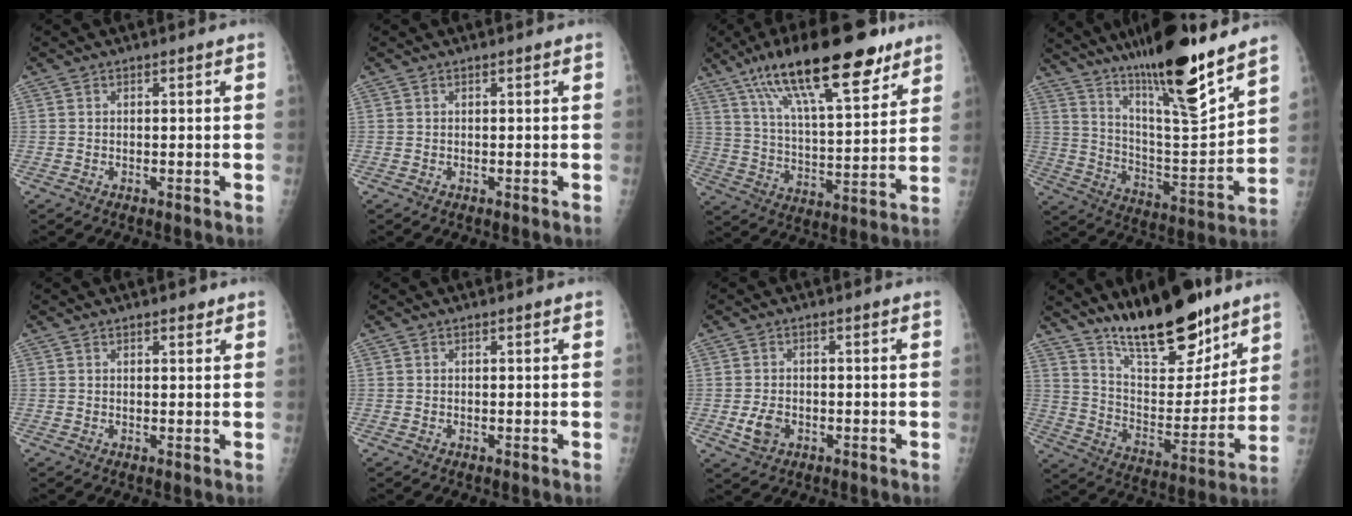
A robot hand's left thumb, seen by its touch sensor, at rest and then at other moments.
{"total": 0.0}
{"total": 22.6, "force": [14.4, 6.8, 16.0], "torque": [-0.243, -0.044, 0.239]}
{"total": 22.9, "force": [17.2, 2.5, 15.0], "torque": [-0.219, -0.084, 0.295]}
{"total": 1.6, "force": [1.2, 0.7, 0.9], "torque": [-0.005, -0.005, 0.013]}
{"total": 0.0}
{"total": 3.7, "force": [-1.0, 2.7, 2.3], "torque": [-0.041, 0.000, -0.016]}
{"total": 20.5, "force": [15.5, 6.9, 11.5], "torque": [-0.136, -0.100, 0.258]}